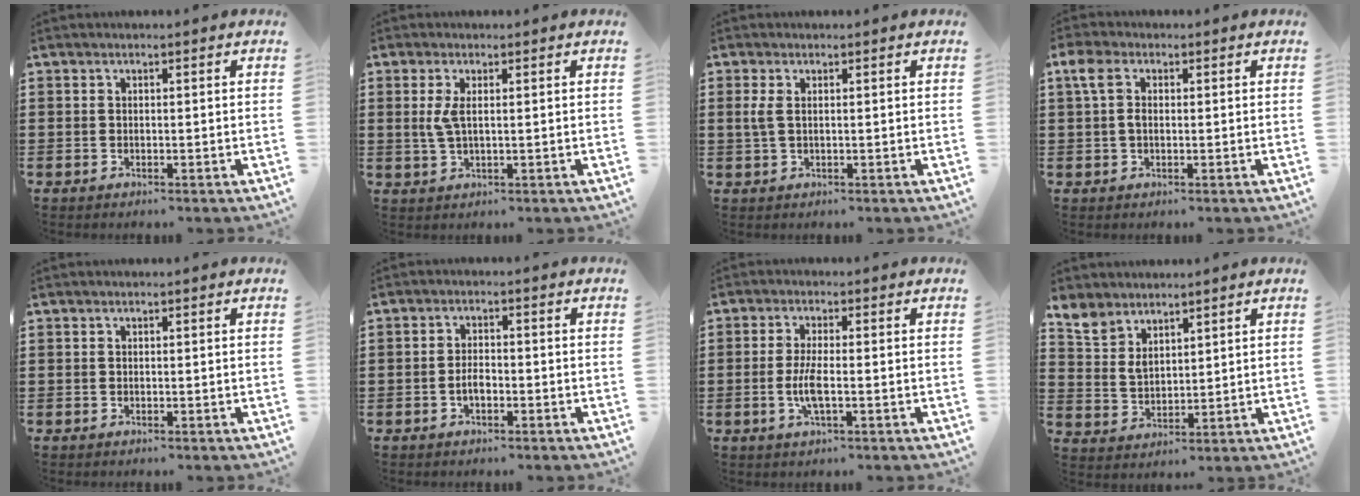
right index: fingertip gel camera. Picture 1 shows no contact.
{"total": 2.9, "force": [0.7, 1.0, 2.6], "torque": [-0.062, 0.004, 0.008]}
{"total": 2.2, "force": [0.4, 1.0, 1.9], "torque": [-0.048, 0.003, 0.004]}
{"total": 3.4, "force": [0.6, 2.2, 2.5], "torque": [-0.064, 0.009, 0.004]}
{"total": 0.0}
{"total": 2.5, "force": [-0.9, 1.2, 2.0], "torque": [-0.046, 0.001, -0.020]}
{"total": 4.5, "force": [-1.1, 1.0, 4.3], "torque": [-0.095, -0.005, -0.026]}
{"total": 5.1, "force": [4.2, 2.6, 1.4], "torque": [-0.045, -0.003, 0.080]}